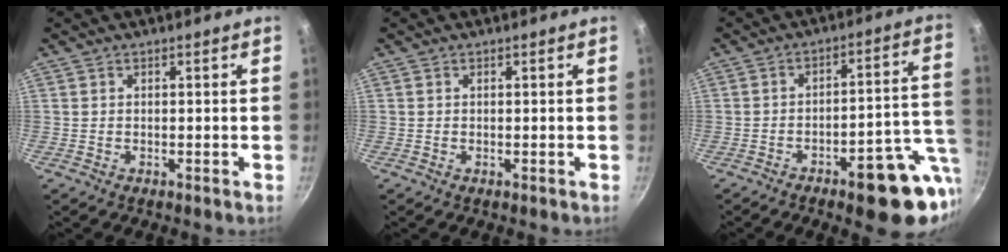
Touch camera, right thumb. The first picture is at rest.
{"total": 0.0}
{"total": 15.8, "force": [-6.0, 5.5, 13.5], "torque": [-0.133, 0.038, -0.077]}